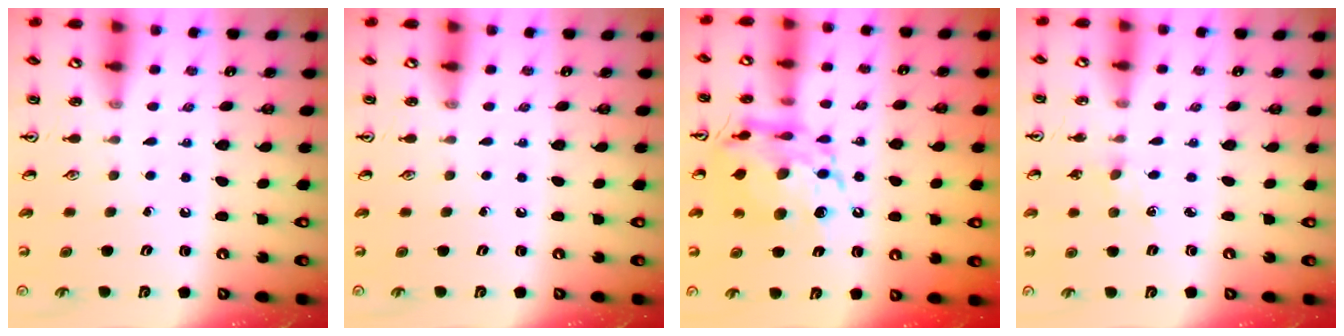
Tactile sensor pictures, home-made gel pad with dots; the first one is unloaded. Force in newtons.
{"total": 0.0}
{"total": 15.7, "press": 15.6, "slide": 1.7}
{"total": 3.1, "press": 3.1, "slide": 0.3}